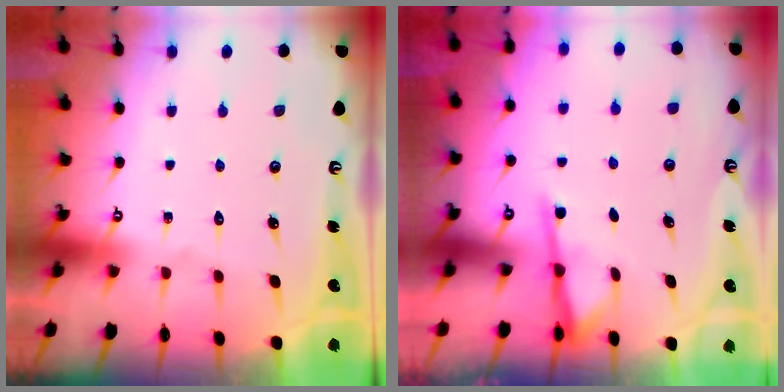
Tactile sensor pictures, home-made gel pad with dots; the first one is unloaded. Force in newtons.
{"total": 2.8, "press": 2.7, "slide": 0.5}